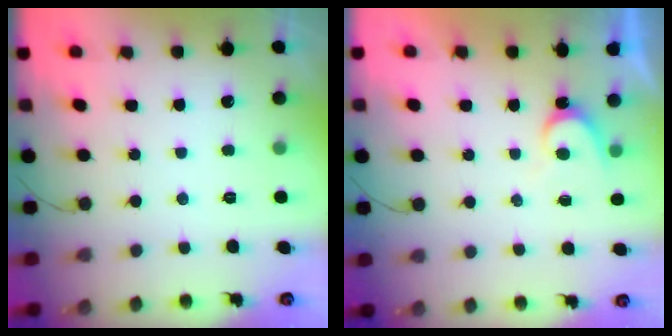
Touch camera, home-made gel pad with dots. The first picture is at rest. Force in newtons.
{"total": 4.9, "press": 4.8, "slide": 0.5}